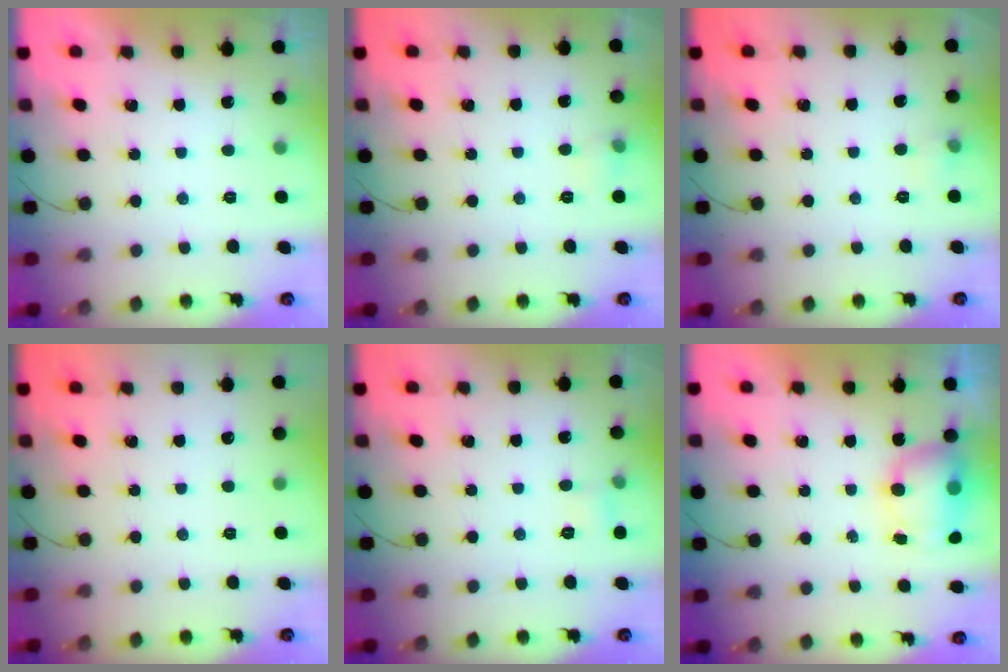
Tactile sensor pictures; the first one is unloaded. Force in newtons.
{"total": 4.2, "press": 3.9, "slide": 1.3}
{"total": 3.9, "press": 3.8, "slide": 1.0}
{"total": 0.0}
{"total": 3.7, "press": 3.5, "slide": 1.2}
{"total": 11.3, "press": 8.7, "slide": 7.1}